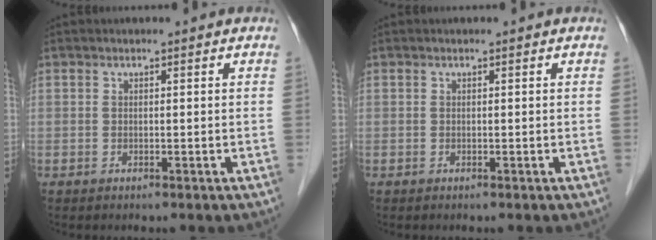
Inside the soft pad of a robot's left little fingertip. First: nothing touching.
{"total": 0.0}